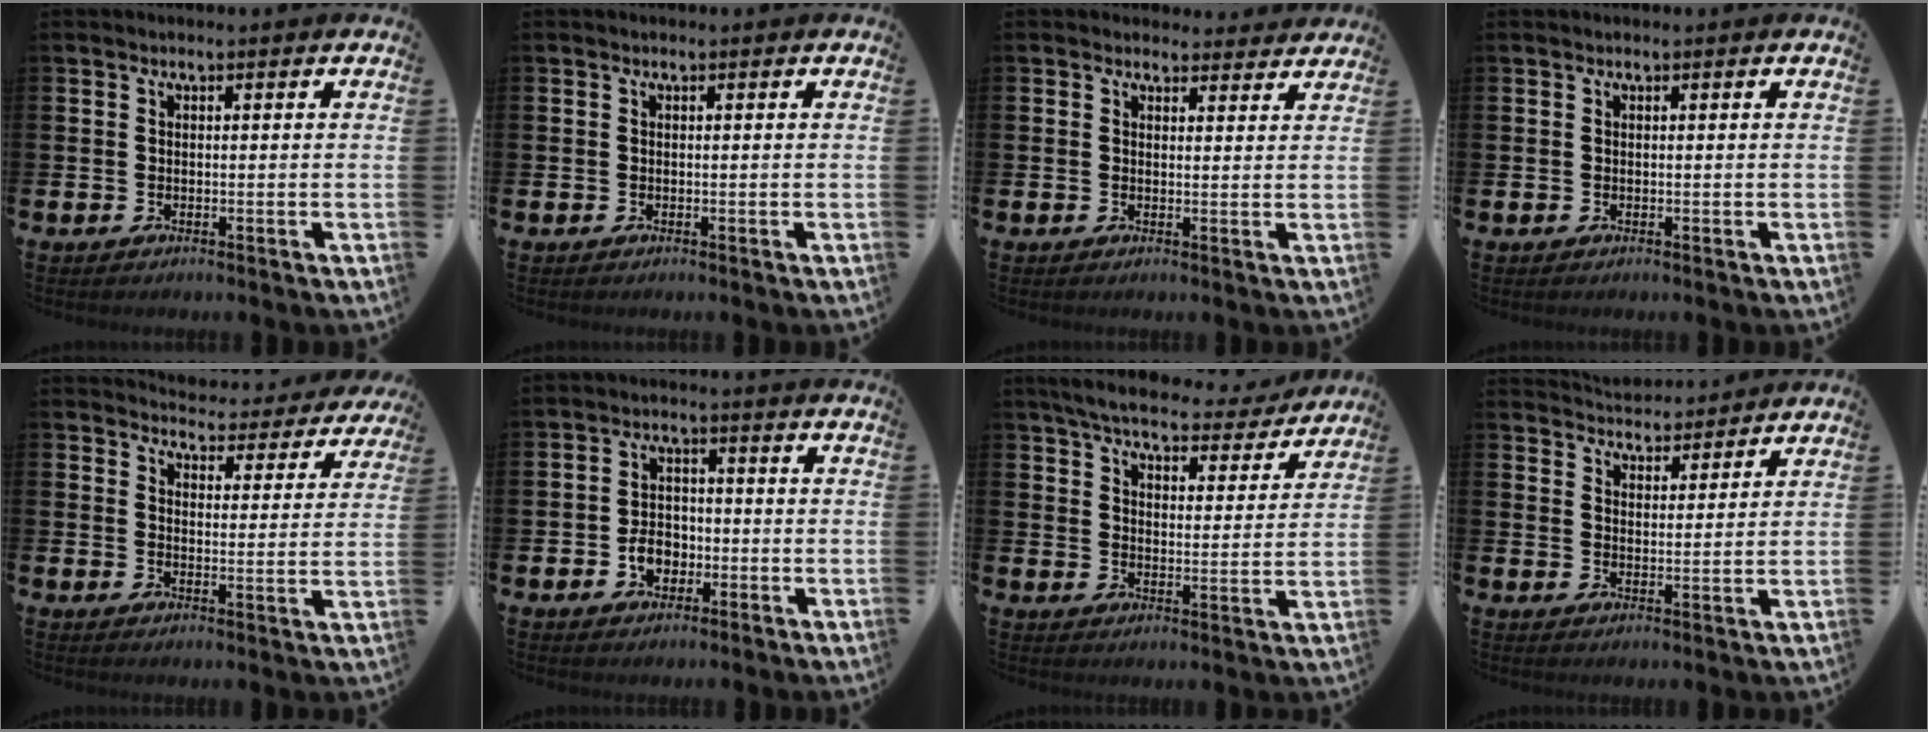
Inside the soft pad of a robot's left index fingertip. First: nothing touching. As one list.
[{"total": 0.0}, {"total": 2.3, "force": [2.1, 0.7, -0.1], "torque": [0.005, -0.009, 0.037]}, {"total": 0.0}, {"total": 4.2, "force": [4.1, 0.9, 0.0], "torque": [-0.005, -0.038, 0.067]}, {"total": 4.1, "force": [-1.6, 3.1, 2.1], "torque": [-0.028, 0.001, -0.036]}, {"total": 6.2, "force": [5.7, 1.3, 1.9], "torque": [-0.060, -0.033, 0.096]}, {"total": 4.4, "force": [4.3, 0.6, -0.4], "torque": [-0.003, -0.030, 0.077]}]